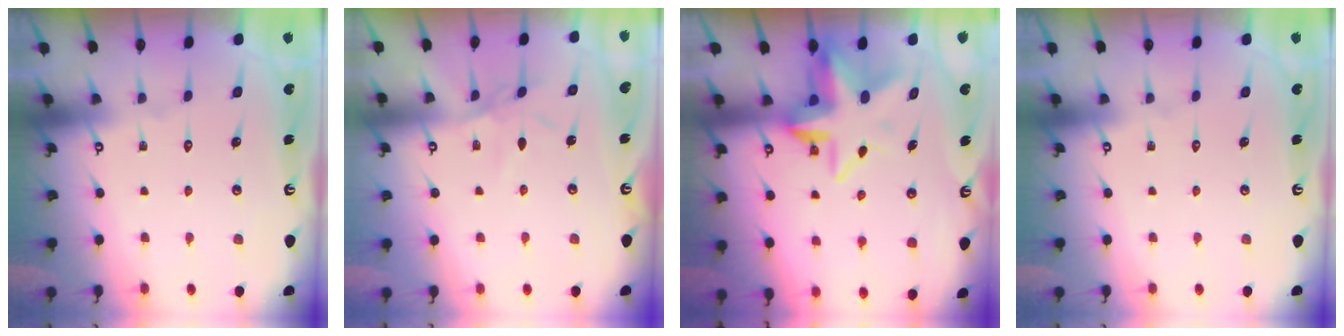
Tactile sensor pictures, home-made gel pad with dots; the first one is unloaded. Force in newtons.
{"total": 3.6, "press": 3.5, "slide": 0.5}
{"total": 8.8, "press": 8.6, "slide": 1.5}
{"total": 0.0}